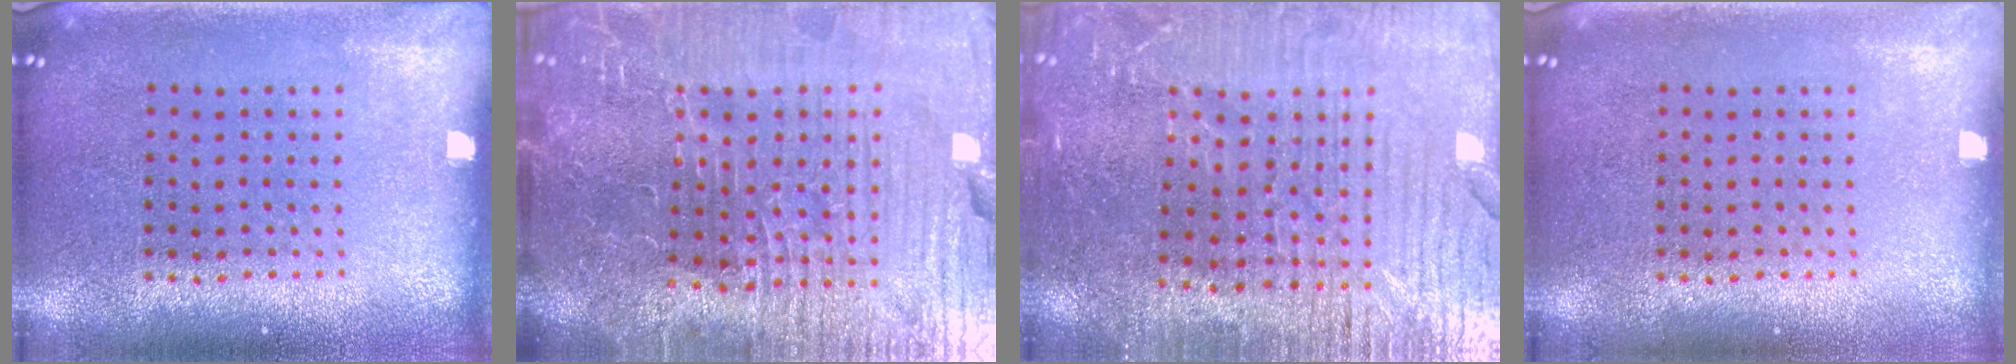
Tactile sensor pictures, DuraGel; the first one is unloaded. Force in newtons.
{"total": 6.8, "press": 6.2, "slide": 2.7}
{"total": 3.8, "press": 3.7, "slide": 1.0}
{"total": 0.0}